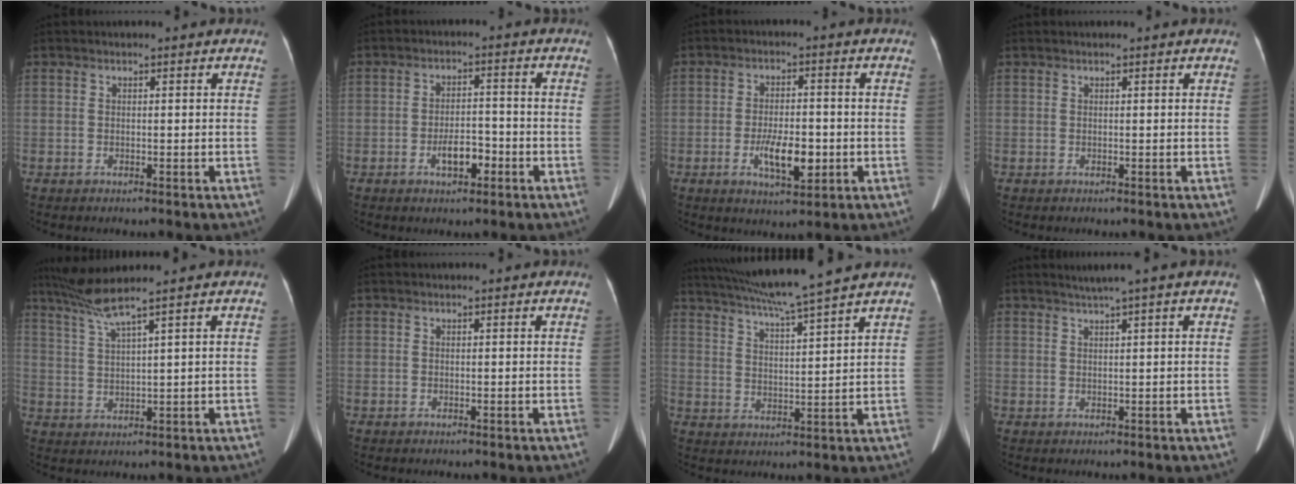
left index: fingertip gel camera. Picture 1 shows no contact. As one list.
[{"total": 4.6, "force": [-2.3, 1.8, 3.5], "torque": [-0.064, 0.004, -0.040]}, {"total": 6.9, "force": [-2.1, 2.4, 6.1], "torque": [-0.112, -0.007, -0.034]}, {"total": 0.6, "force": [0.6, 0.0, 0.2], "torque": [-0.005, 0.004, 0.010]}, {"total": 5.3, "force": [4.1, -1.8, 2.7], "torque": [-0.063, 0.000, 0.089]}, {"total": 0.0}, {"total": 12.9, "force": [11.2, -1.8, 6.1], "torque": [-0.109, 0.008, 0.177]}, {"total": 2.3, "force": [1.5, -0.8, 1.4], "torque": [-0.025, 0.002, 0.030]}]